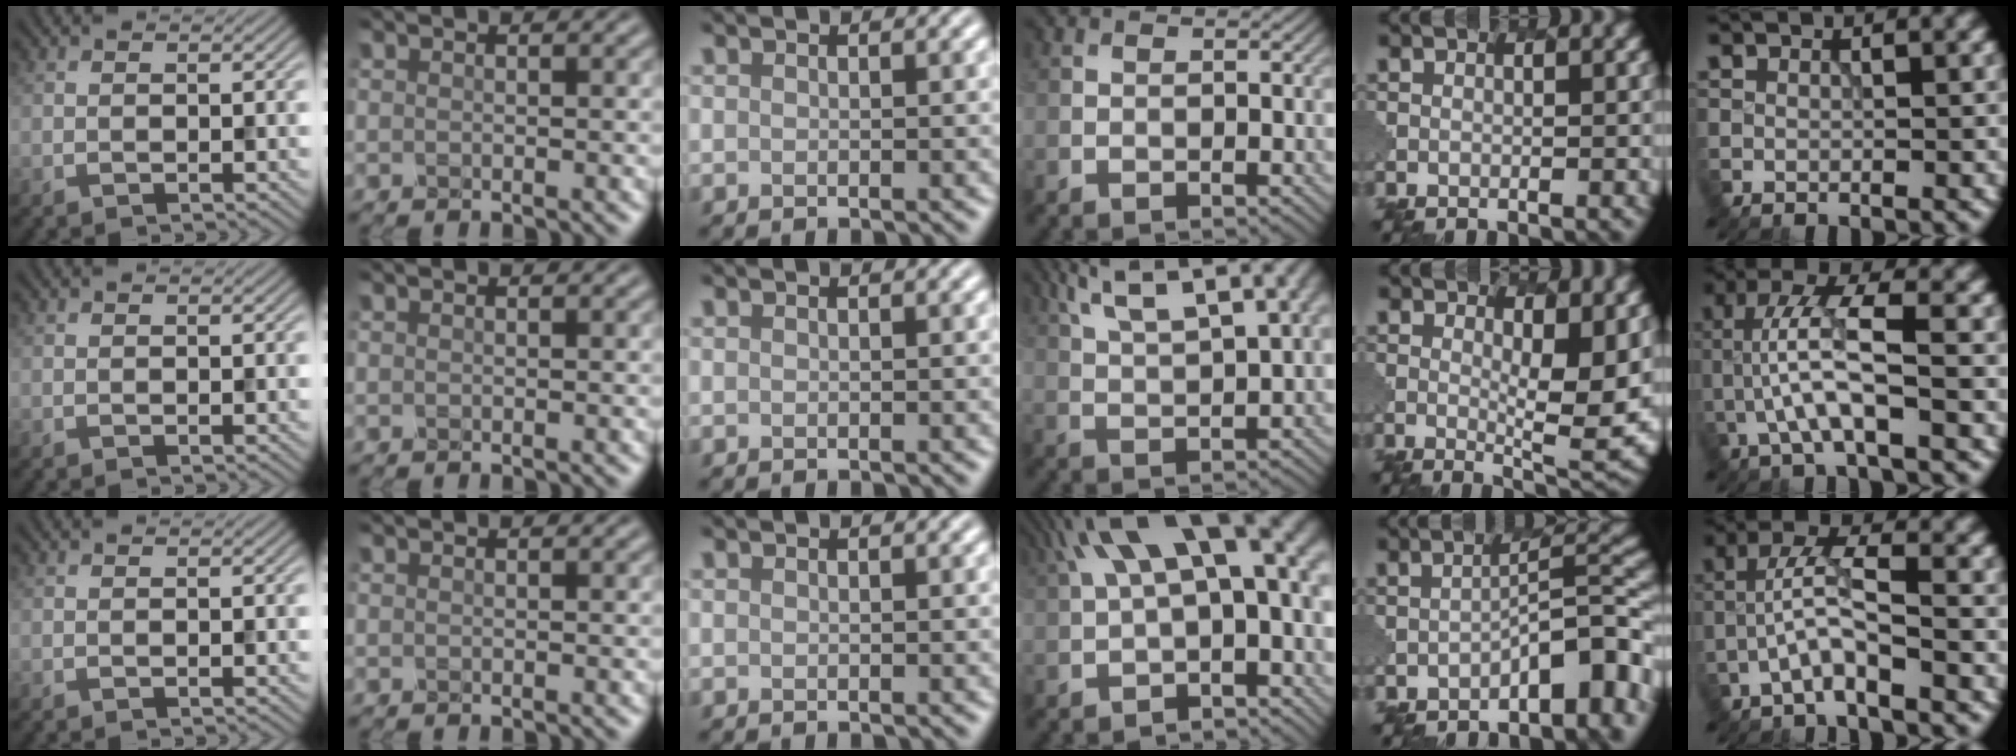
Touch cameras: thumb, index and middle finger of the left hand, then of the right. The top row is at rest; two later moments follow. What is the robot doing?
{"motion": "dispense", "object": "oil cruet"}